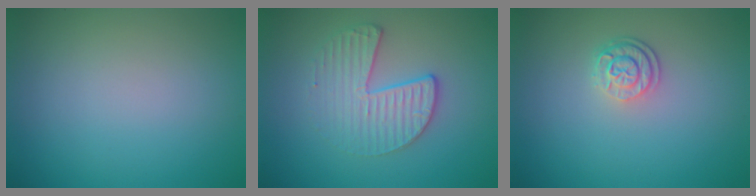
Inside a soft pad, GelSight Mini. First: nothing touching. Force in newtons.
{"total": 3.4, "press": 2.8, "slide": 1.8}
{"total": 2.5, "press": 1.9, "slide": 1.6}